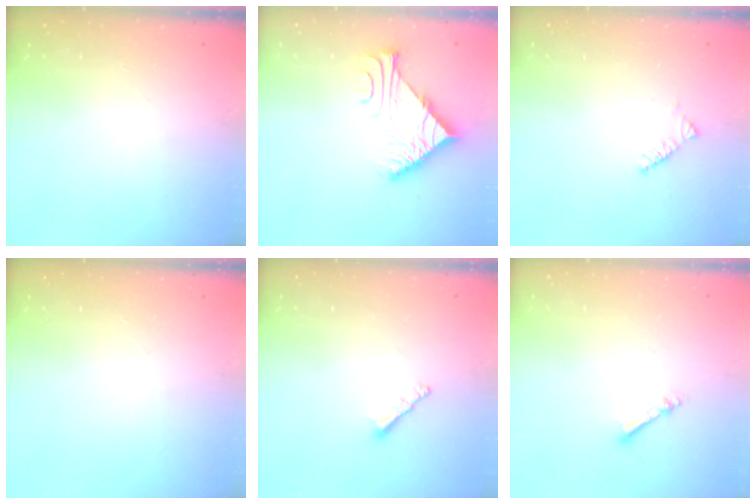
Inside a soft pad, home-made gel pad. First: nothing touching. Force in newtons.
{"total": 6.2, "press": 6.2, "slide": 0.4}
{"total": 2.9, "press": 2.9, "slide": 0.5}
{"total": 0.0}
{"total": 2.1, "press": 2.0, "slide": 0.5}
{"total": 2.4, "press": 2.4, "slide": 0.4}